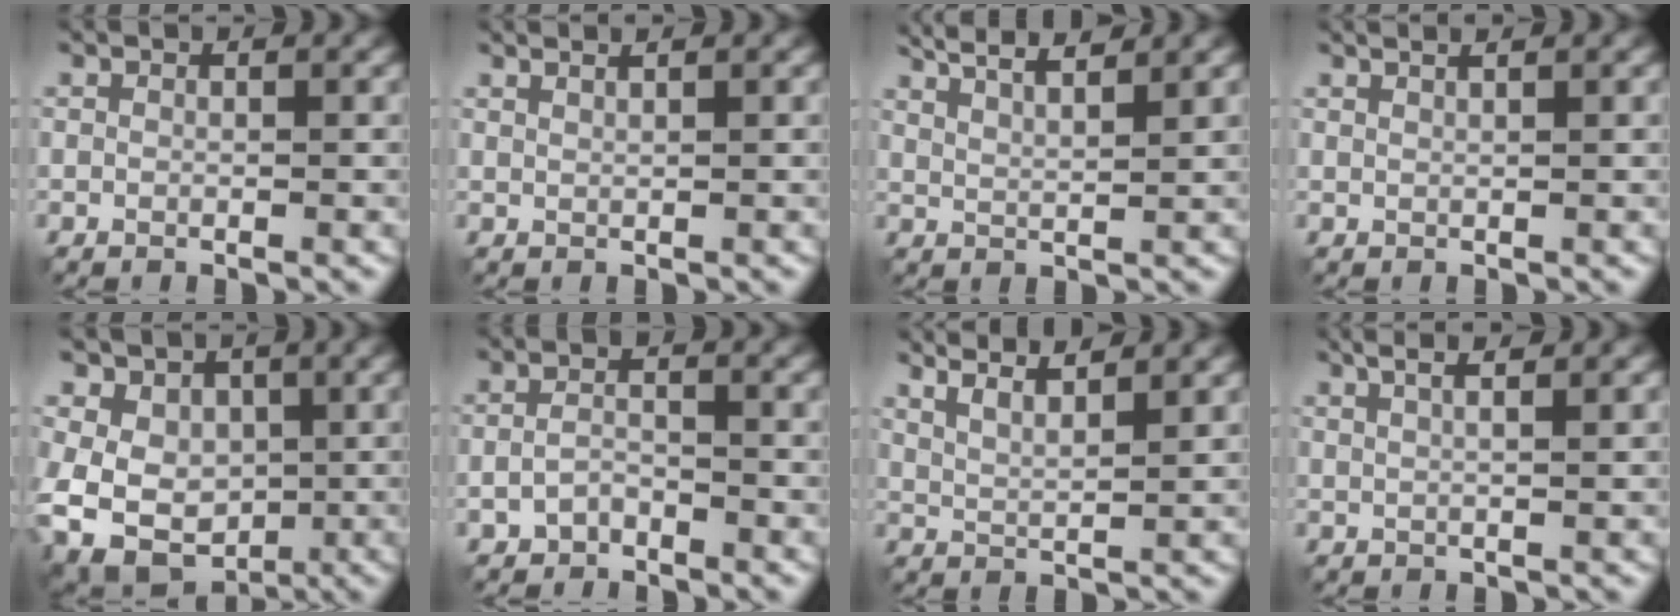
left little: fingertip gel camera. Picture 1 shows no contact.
{"total": 1.3, "force": [1.0, 0.3, 0.8], "torque": [-0.005, 0.001, 0.006]}
{"total": 7.0, "force": [5.3, 1.8, 4.3], "torque": [-0.045, 0.024, 0.047]}
{"total": 1.9, "force": [1.3, 0.6, 1.2], "torque": [-0.001, 0.007, 0.000]}
{"total": 8.8, "force": [-1.5, 7.4, 4.6], "torque": [-0.084, -0.002, -0.032]}
{"total": 1.9, "force": [-1.4, 0.8, 0.9], "torque": [-0.020, 0.001, -0.031]}
{"total": 5.3, "force": [4.1, 1.3, 3.1], "torque": [-0.040, 0.016, 0.047]}
{"total": 4.7, "force": [2.4, 1.8, 3.6], "torque": [-0.036, 0.031, 0.011]}